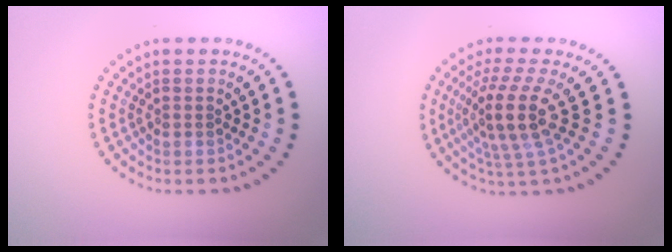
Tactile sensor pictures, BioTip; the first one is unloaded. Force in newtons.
{"total": 4.7, "press": 3.5, "slide": 3.2}